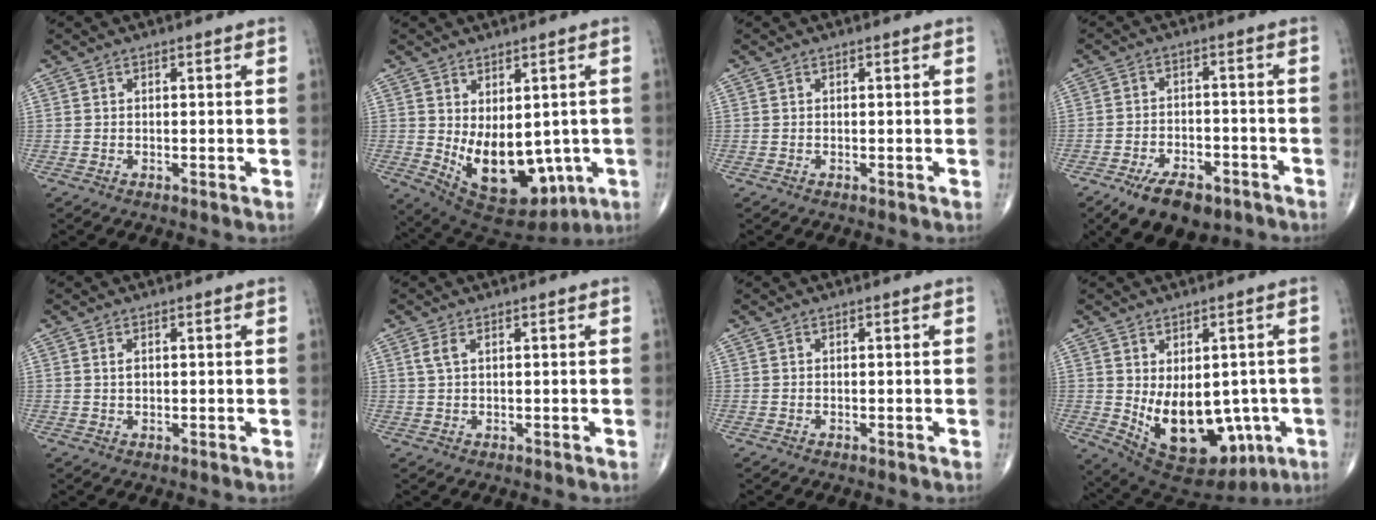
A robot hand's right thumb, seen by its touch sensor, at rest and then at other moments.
{"total": 16.6, "force": [-2.3, 9.9, 13.1], "torque": [-0.174, -0.017, 0.001]}
{"total": 0.0}
{"total": 11.1, "force": [-7.4, 5.6, 6.2], "torque": [-0.080, 0.035, -0.114]}
{"total": 1.2, "force": [0.5, 0.6, 0.9], "torque": [-0.018, -0.002, 0.010]}
{"total": 1.9, "force": [0.9, 0.7, 1.5], "torque": [-0.041, 0.006, 0.024]}
{"total": 0.0}
{"total": 18.5, "force": [-3.6, 11.3, 14.1], "torque": [-0.189, -0.011, -0.016]}